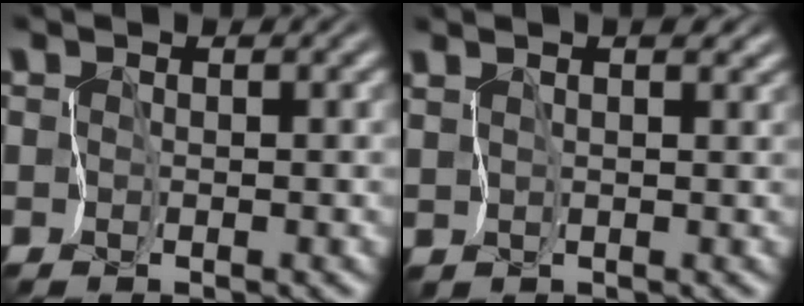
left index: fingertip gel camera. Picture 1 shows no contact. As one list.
[{"total": 2.3, "force": [1.8, 0.8, 1.2], "torque": [-0.020, 0.007, 0.032]}]